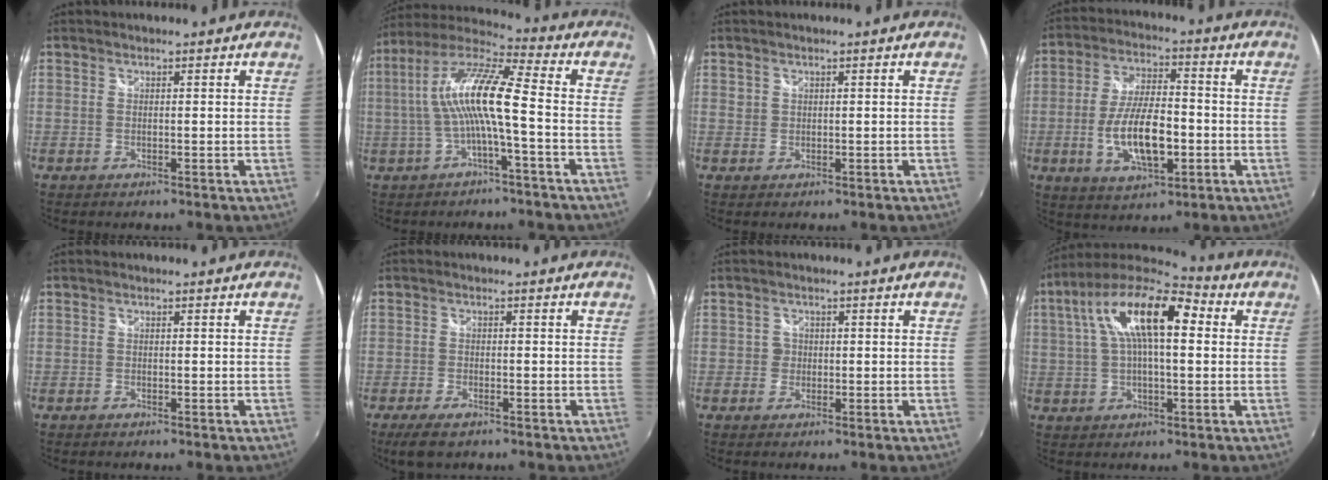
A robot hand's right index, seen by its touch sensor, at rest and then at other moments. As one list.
[{"total": 12.6, "force": [-1.5, 1.4, 12.4], "torque": [-0.243, 0.016, -0.028]}, {"total": 0.9, "force": [0.4, 0.8, 0.1], "torque": [0.001, 0.004, 0.007]}, {"total": 12.7, "force": [-3.2, 5.0, 11.3], "torque": [-0.222, -0.002, -0.050]}, {"total": 0.0}, {"total": 4.7, "force": [-3.3, 1.6, 3.0], "torque": [-0.074, -0.013, -0.057]}, {"total": 1.5, "force": [-0.3, 1.5, 0.0], "torque": [0.001, 0.005, -0.003]}, {"total": 17.6, "force": [4.6, 6.7, 15.6], "torque": [-0.279, 0.031, 0.064]}]